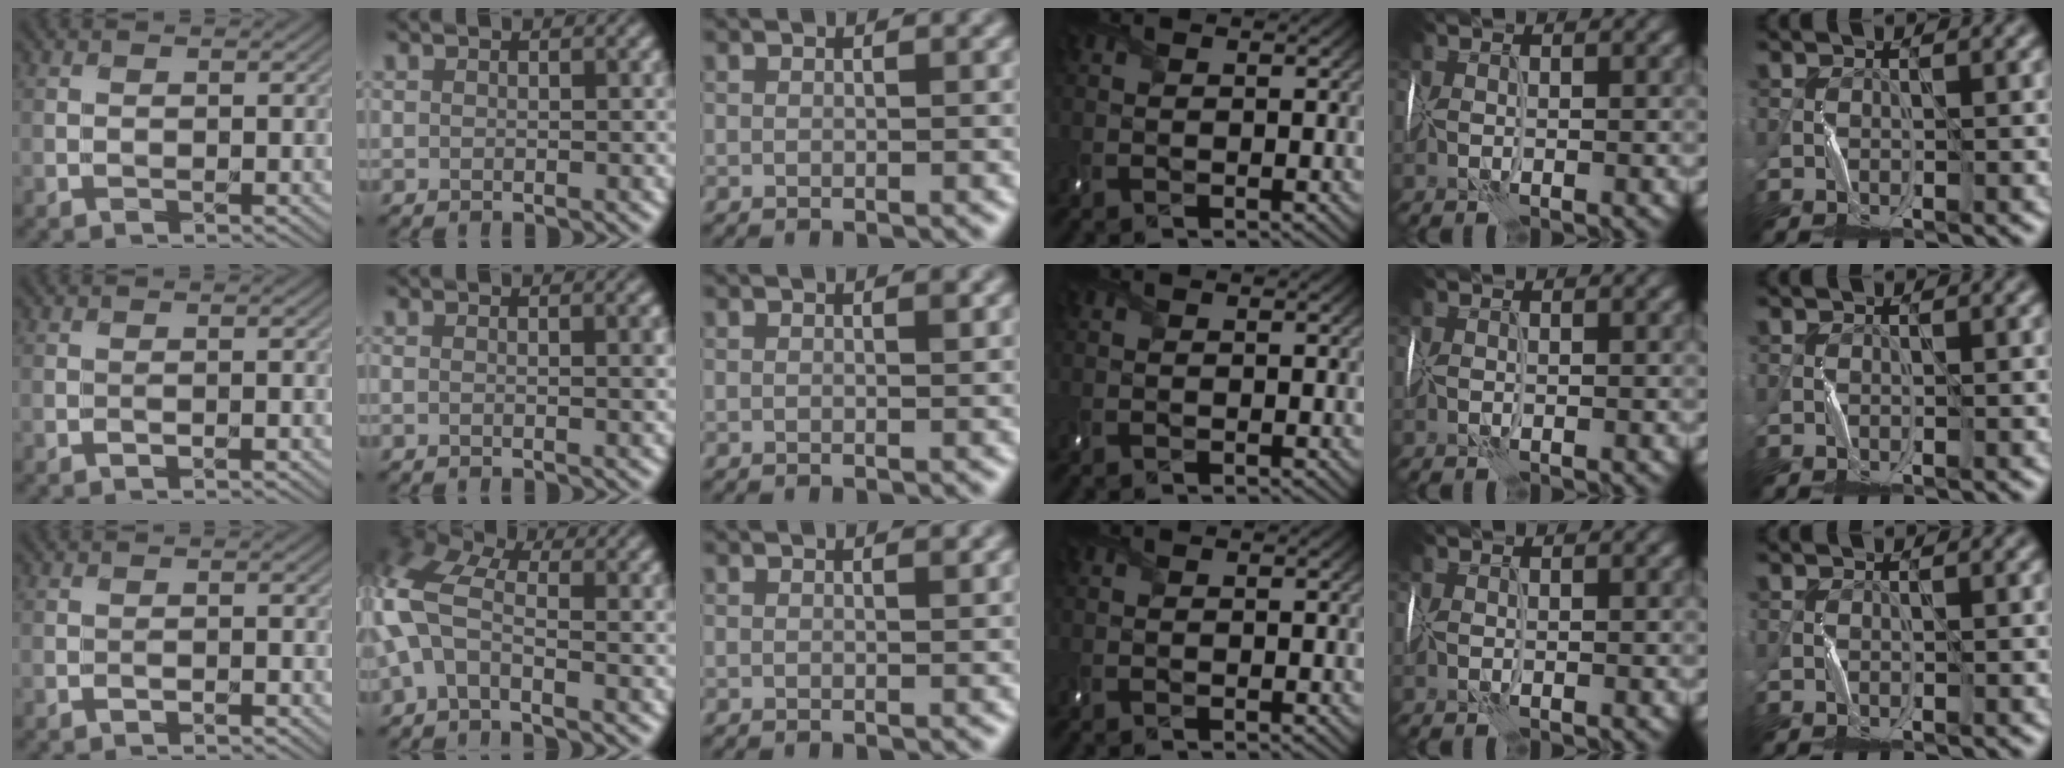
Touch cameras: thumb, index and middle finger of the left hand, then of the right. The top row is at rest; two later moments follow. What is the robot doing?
{"motion": "wrap", "object": "sponge"}